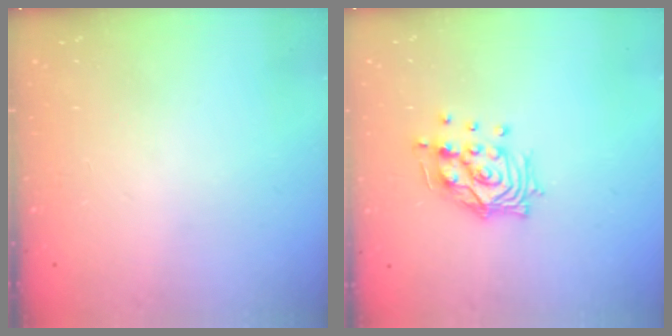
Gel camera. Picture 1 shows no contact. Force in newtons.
{"total": 12.8, "press": 12.7, "slide": 1.6}